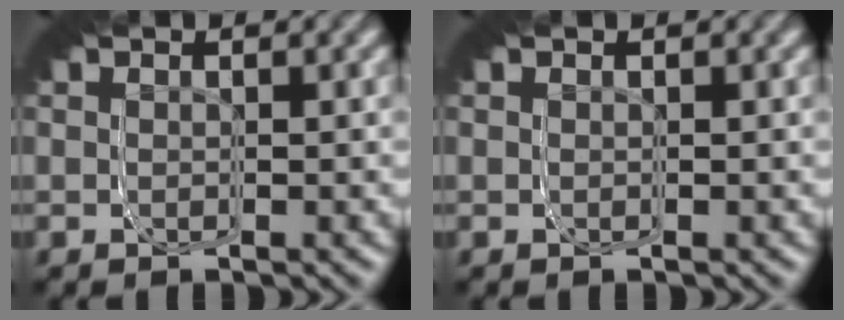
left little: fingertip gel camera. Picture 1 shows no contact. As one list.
[{"total": 0.0}]